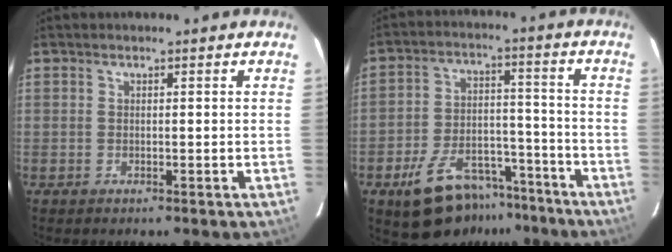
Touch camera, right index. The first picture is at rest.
{"total": 14.7, "force": [-10.1, 7.9, 7.1], "torque": [-0.144, 0.022, -0.139]}